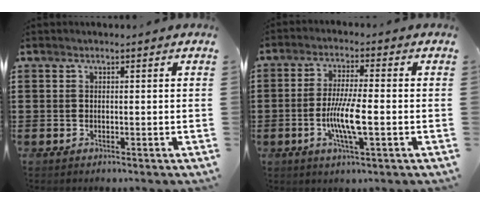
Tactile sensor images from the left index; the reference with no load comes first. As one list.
[{"total": 7.4, "force": [-1.7, 1.3, 7.0], "torque": [-0.138, -0.006, -0.035]}]